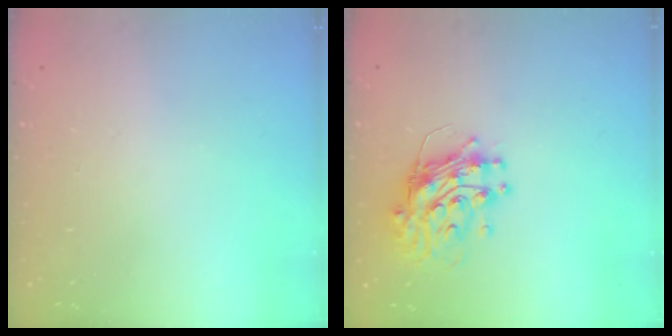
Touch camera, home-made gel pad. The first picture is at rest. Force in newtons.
{"total": 12.0, "press": 11.9, "slide": 1.2}